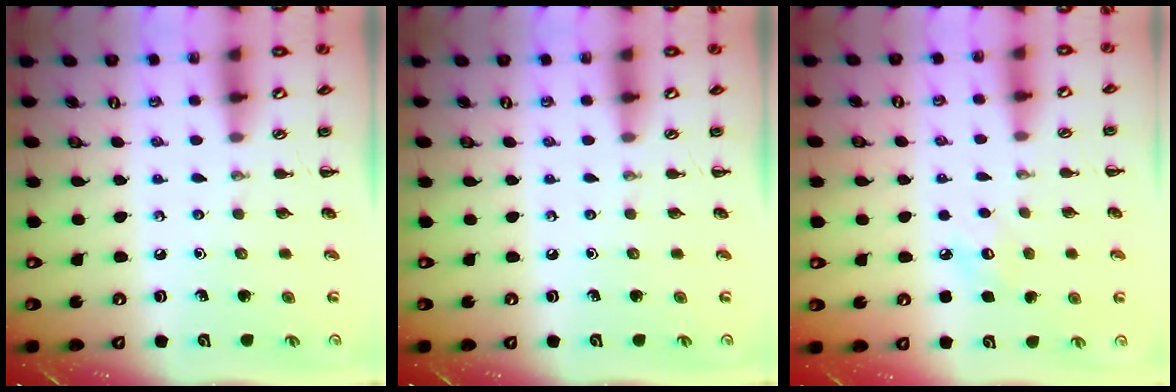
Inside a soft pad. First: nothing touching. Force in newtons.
{"total": 0.0}
{"total": 7.3, "press": 7.1, "slide": 1.7}